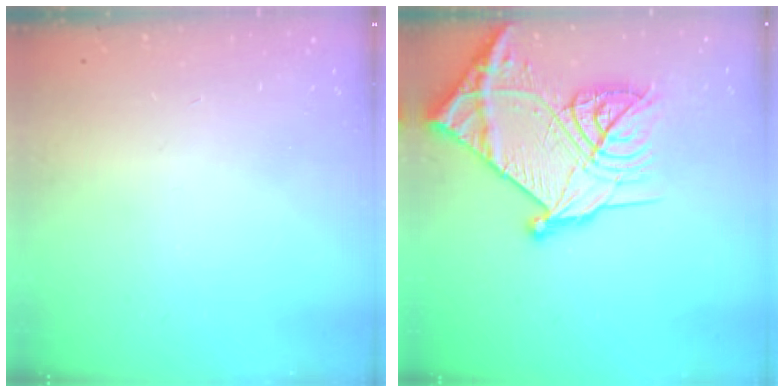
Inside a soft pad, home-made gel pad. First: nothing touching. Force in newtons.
{"total": 30.3, "press": 30.1, "slide": 3.2}